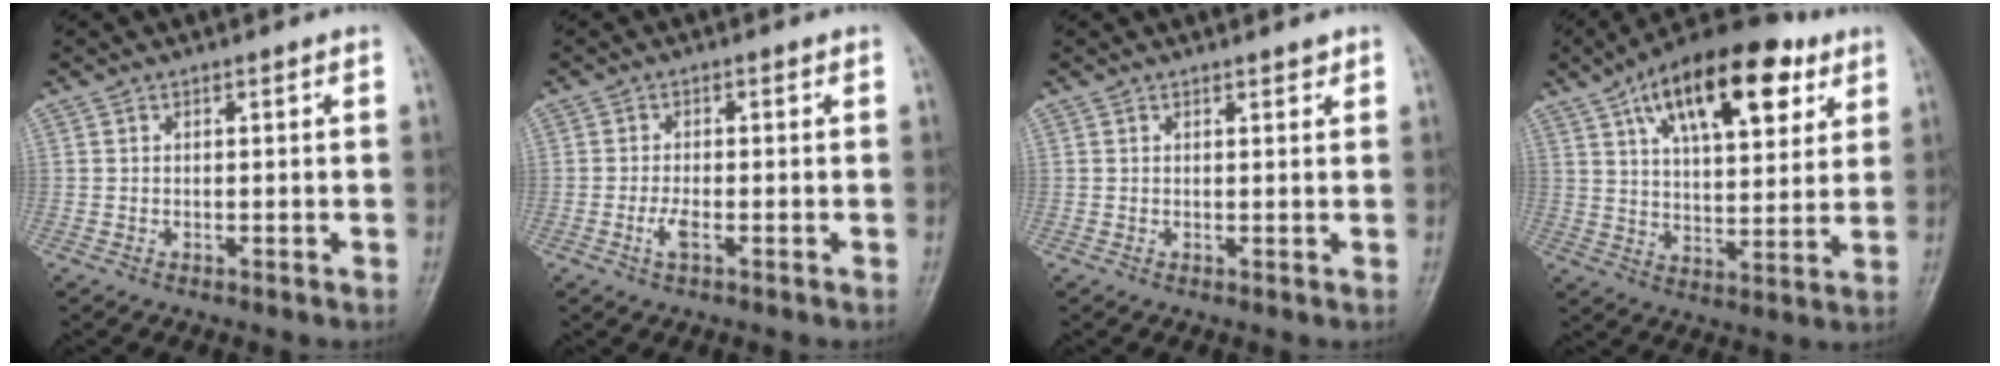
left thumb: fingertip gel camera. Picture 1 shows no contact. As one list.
[{"total": 2.7, "force": [-1.2, 0.9, 2.2], "torque": [-0.051, 0.003, -0.027]}, {"total": 1.2, "force": [0.9, 0.4, 0.6], "torque": [-0.007, -0.005, 0.011]}, {"total": 20.9, "force": [10.2, 9.5, 15.6], "torque": [-0.218, -0.019, 0.165]}]